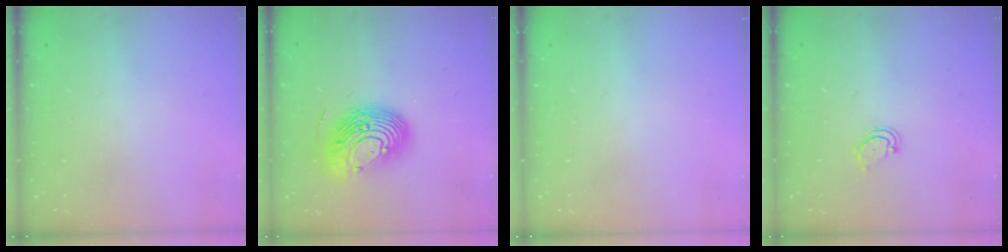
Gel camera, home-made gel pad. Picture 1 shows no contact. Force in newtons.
{"total": 15.1, "press": 14.8, "slide": 2.7}
{"total": 0.0}
{"total": 3.3, "press": 3.3, "slide": 0.3}